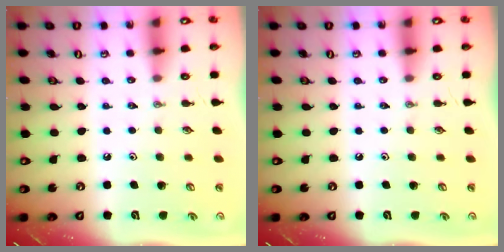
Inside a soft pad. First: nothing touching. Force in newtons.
{"total": 0.0}